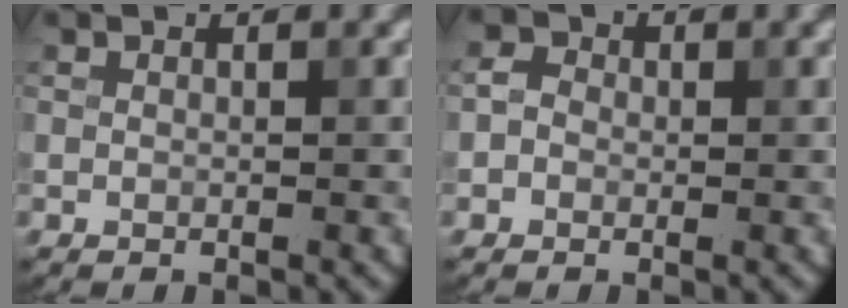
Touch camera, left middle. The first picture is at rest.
{"total": 1.5, "force": [-0.3, 1.4, 0.6], "torque": [-0.009, 0.002, -0.014]}